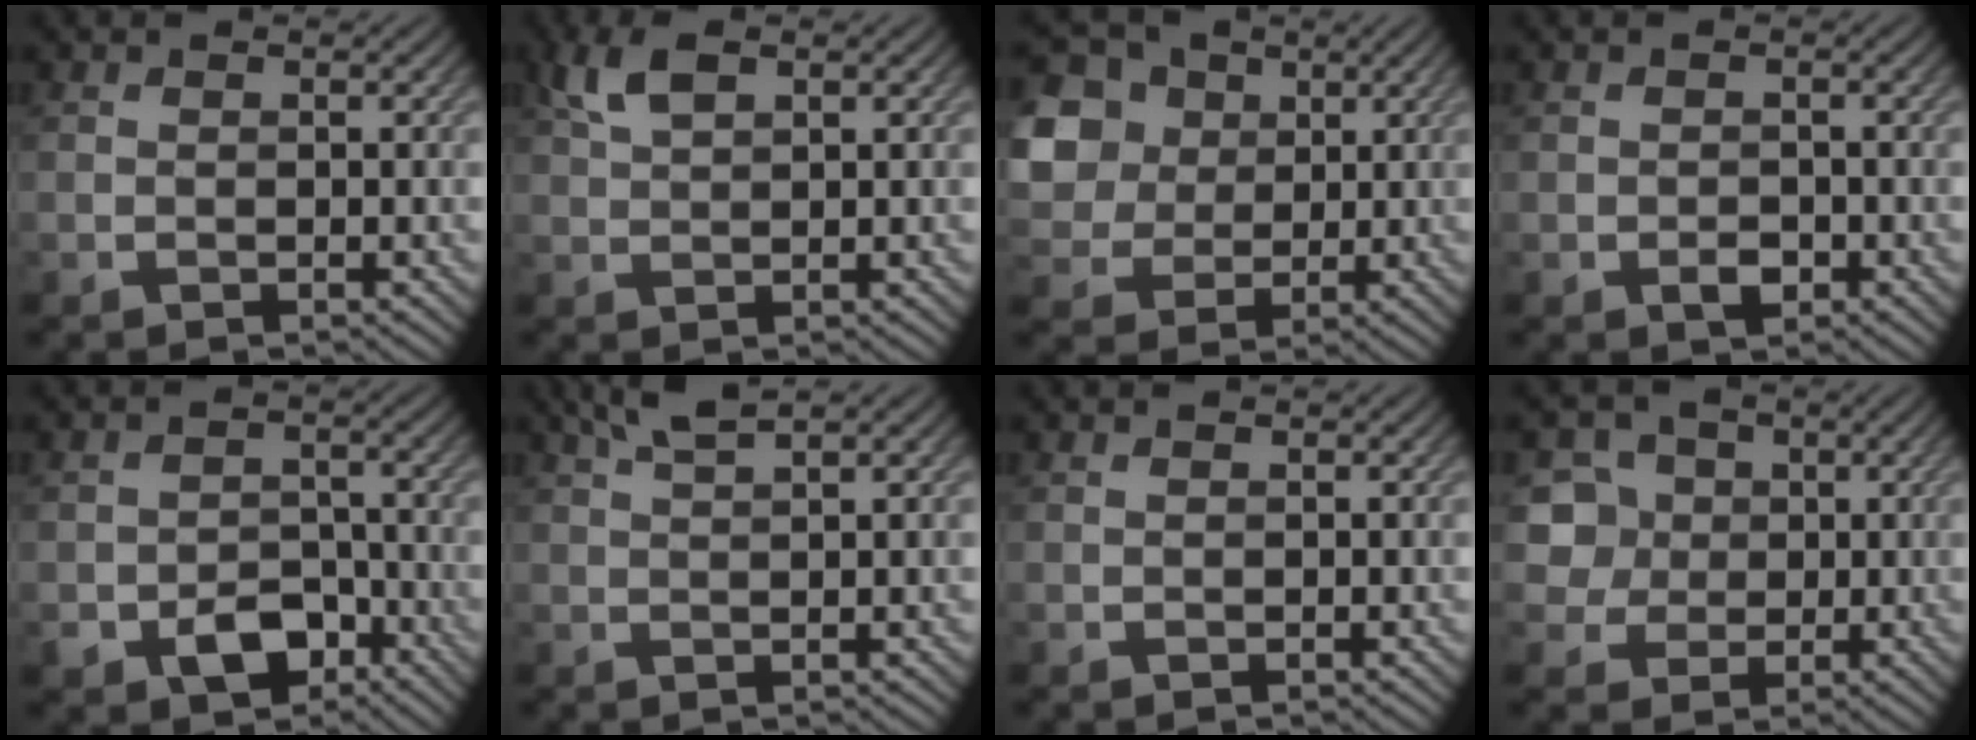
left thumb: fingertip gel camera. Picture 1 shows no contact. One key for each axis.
{"total": 3.5, "fx": 1.9, "fy": 1.4, "fz": 2.6, "tx": -0.061, "ty": 0.009, "tz": 0.041}
{"total": 12.5, "fx": 3.5, "fy": 10.3, "fz": 6.1, "tx": -0.199, "ty": 0.026, "tz": 0.066}
{"total": 1.7, "fx": -0.9, "fy": 1.1, "fz": 1.0, "tx": -0.016, "ty": -0.006, "tz": -0.017}
{"total": 5.7, "fx": -3.2, "fy": 3.6, "fz": 2.9, "tx": -0.050, "ty": -0.010, "tz": -0.059}
{"total": 3.1, "fx": 2.0, "fy": 0.5, "fz": 2.4, "tx": -0.046, "ty": 0.015, "tz": 0.042}
{"total": 0.0}
{"total": 6.6, "fx": 1.1, "fy": 6.1, "fz": 2.2, "tx": -0.073, "ty": 0.012, "tz": 0.015}